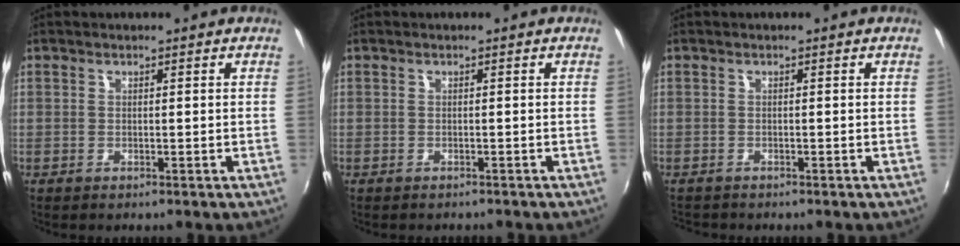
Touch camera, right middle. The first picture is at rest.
{"total": 1.6, "force": [-1.4, 0.3, 0.6], "torque": [-0.013, -0.009, -0.017]}
{"total": 1.9, "force": [-1.8, 0.6, 0.3], "torque": [-0.008, -0.009, -0.029]}